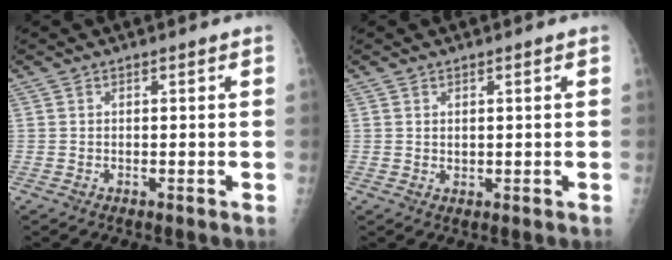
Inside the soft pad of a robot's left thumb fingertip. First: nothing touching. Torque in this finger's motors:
{"motor_torque": [-0.15, 0.09, 0.23, 0.03, 0.04]}